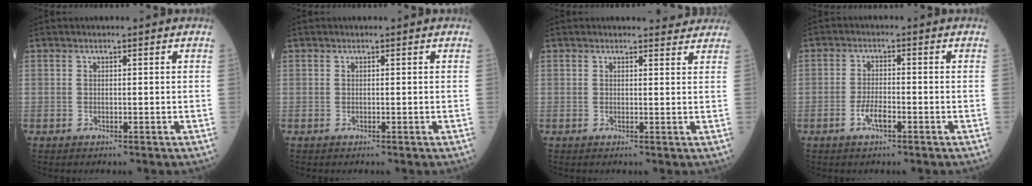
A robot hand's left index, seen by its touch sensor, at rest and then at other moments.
{"total": 0.0}
{"total": 2.9, "force": [2.9, 0.6, 0.1], "torque": [-0.001, -0.004, 0.022]}
{"total": 3.2, "force": [-1.7, 0.9, 2.6], "torque": [-0.052, 0.000, -0.033]}